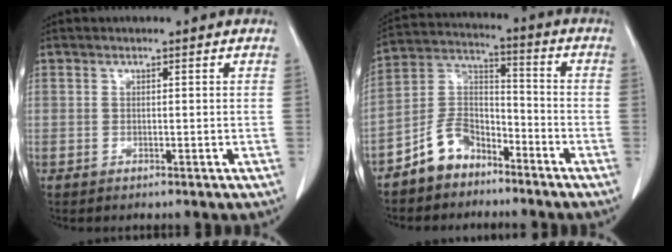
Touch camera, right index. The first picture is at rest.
{"total": 8.4, "force": [-6.1, 5.0, 2.9], "torque": [-0.060, 0.027, -0.119]}